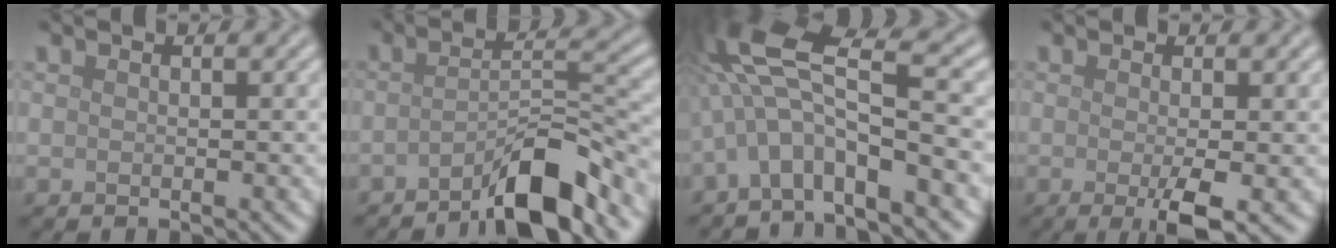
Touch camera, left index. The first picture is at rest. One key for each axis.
{"total": 6.2, "fx": -4.3, "fy": 1.1, "fz": 4.3, "tx": -0.063, "ty": 0.010, "tz": -0.077}
{"total": 9.0, "fx": -1.5, "fy": 2.6, "fz": 8.5, "tx": -0.163, "ty": 0.032, "tz": -0.040}
{"total": 3.3, "fx": -0.9, "fy": 0.4, "fz": 3.2, "tx": -0.057, "ty": -0.010, "tz": -0.016}